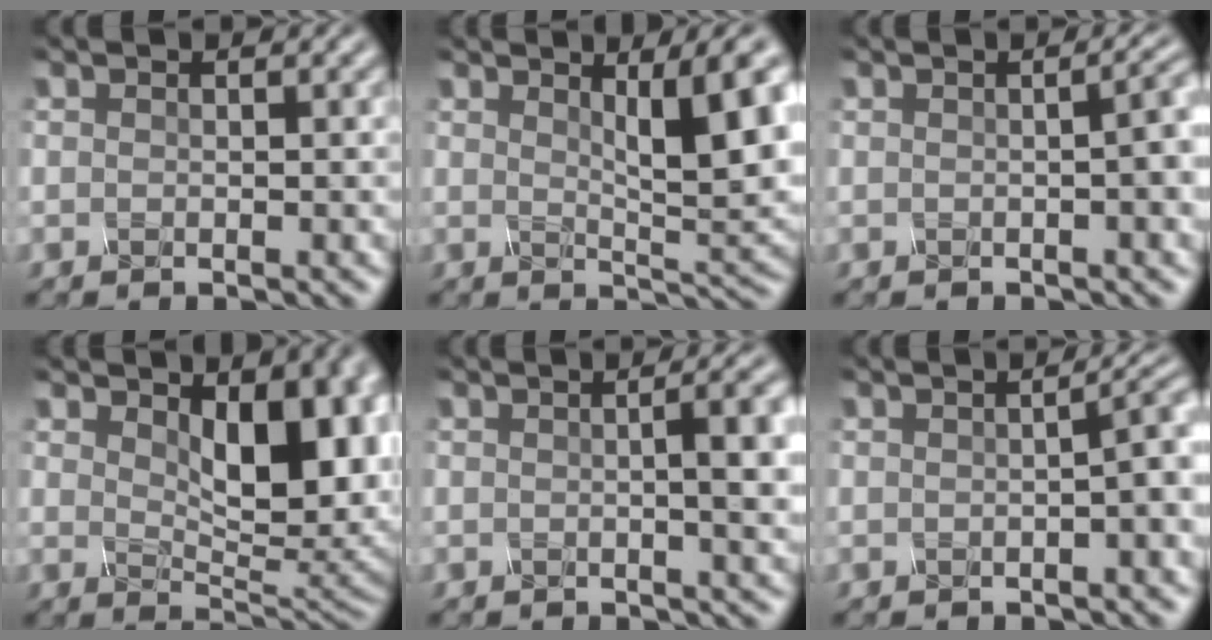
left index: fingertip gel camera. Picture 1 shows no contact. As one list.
[{"total": 7.9, "force": [2.6, 2.0, 7.2], "torque": [-0.091, -0.005, 0.045]}, {"total": 5.2, "force": [0.0, 2.3, 4.7], "torque": [-0.019, 0.017, -0.002]}, {"total": 9.0, "force": [2.2, 4.5, 7.5], "torque": [-0.102, -0.006, 0.040]}, {"total": 6.1, "force": [0.5, 2.1, 5.7], "torque": [-0.040, 0.017, 0.000]}, {"total": 4.5, "force": [-0.1, 1.7, 4.2], "torque": [-0.023, 0.020, -0.005]}]